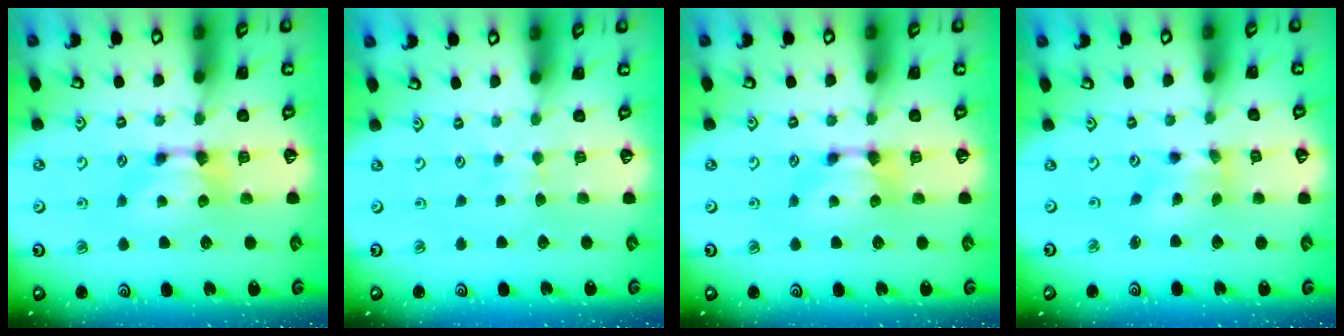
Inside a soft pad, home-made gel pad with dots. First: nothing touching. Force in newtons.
{"total": 2.8, "press": 2.8, "slide": 0.2}
{"total": 0.0}
{"total": 1.4, "press": 0.3, "slide": 1.4}